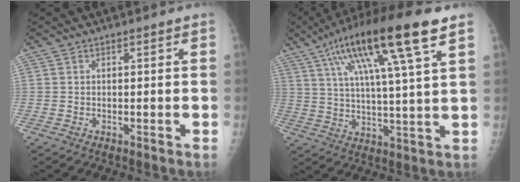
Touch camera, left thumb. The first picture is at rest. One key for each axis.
{"total": 19.3, "fx": 9.5, "fy": 2.4, "fz": 16.6, "tx": -0.288, "ty": -0.004, "tz": 0.158}